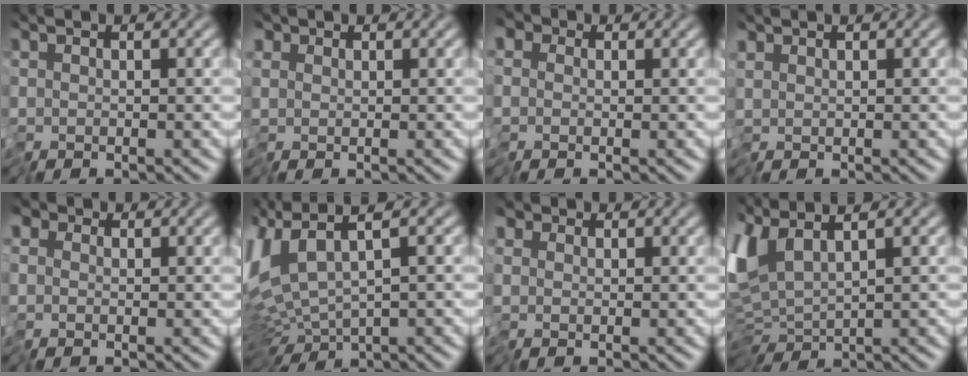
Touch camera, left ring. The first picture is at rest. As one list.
[{"total": 0.7, "force": [-0.1, 0.7, -0.1], "torque": [0.003, 0.000, -0.004]}, {"total": 3.2, "force": [0.2, 2.8, 1.5], "torque": [-0.035, 0.012, -0.007]}, {"total": 0.0}, {"total": 2.8, "force": [0.2, 2.5, 1.2], "torque": [-0.033, 0.010, -0.004]}, {"total": 9.0, "force": [0.6, 3.9, 8.1], "torque": [-0.187, -0.002, 0.033]}, {"total": 1.1, "force": [-0.1, 1.0, 0.1], "torque": [-0.002, 0.000, -0.006]}, {"total": 6.4, "force": [1.0, 2.8, 5.6], "torque": [-0.130, -0.010, 0.021]}]